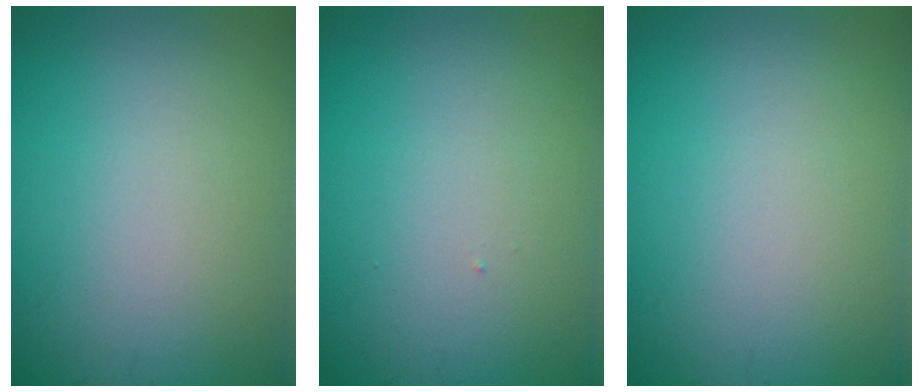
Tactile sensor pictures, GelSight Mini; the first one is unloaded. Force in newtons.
{"total": 0.0}
{"total": 0.0}